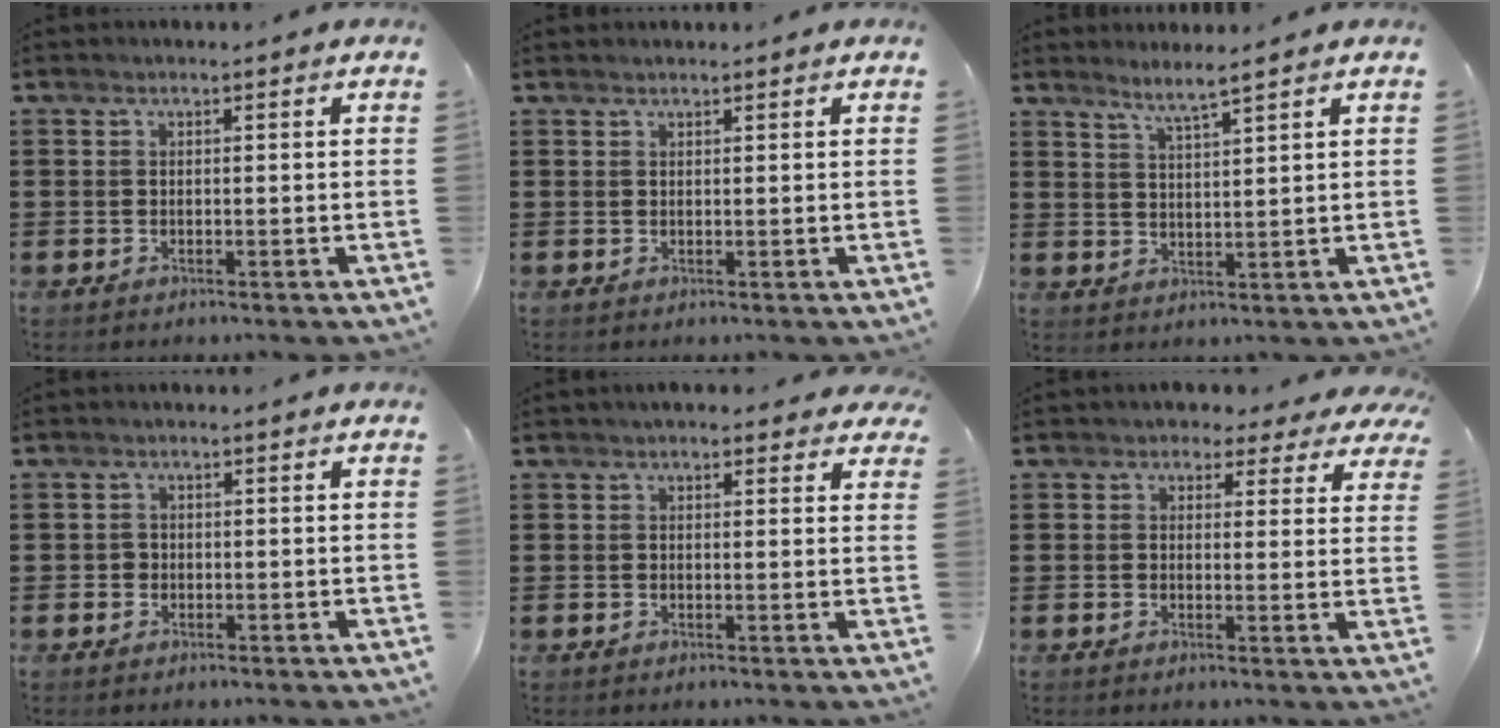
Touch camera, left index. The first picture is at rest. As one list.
[{"total": 0.6, "force": [0.6, 0.1, 0.1], "torque": [-0.004, 0.000, 0.011]}, {"total": 3.2, "force": [2.8, -0.7, 1.2], "torque": [-0.032, -0.007, 0.050]}, {"total": 1.0, "force": [-0.2, 1.0, 0.3], "torque": [-0.009, 0.006, -0.005]}, {"total": 2.3, "force": [2.1, 0.7, 0.7], "torque": [-0.019, 0.005, 0.037]}, {"total": 2.6, "force": [2.1, 1.5, 0.6], "torque": [-0.017, -0.001, 0.035]}]